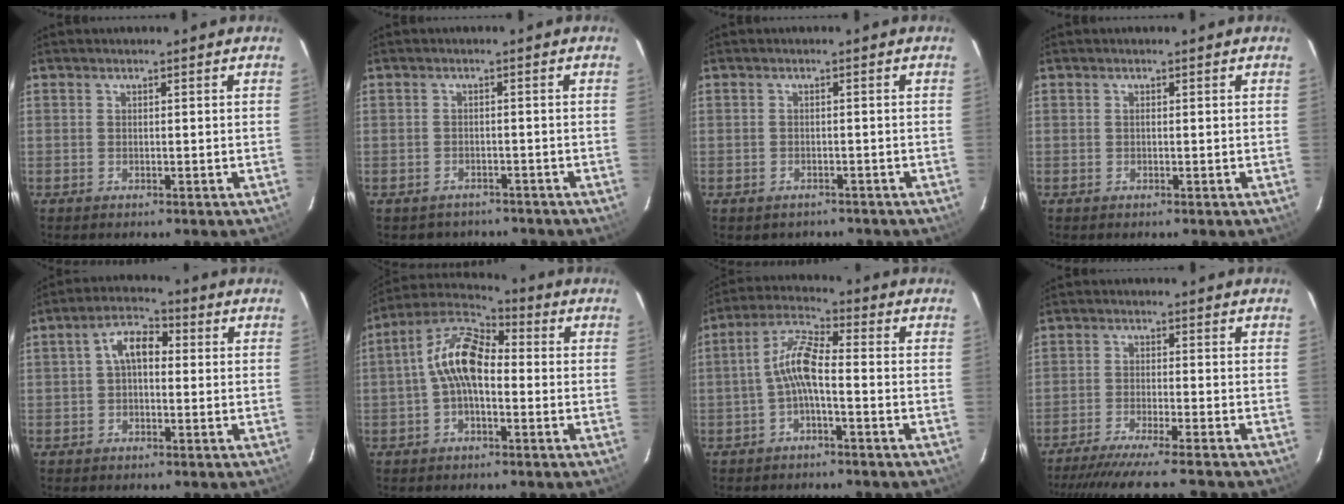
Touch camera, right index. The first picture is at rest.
{"total": 4.5, "force": [-3.7, 2.5, 0.5], "torque": [-0.011, 0.005, -0.047]}
{"total": 2.6, "force": [-2.0, 1.7, 0.5], "torque": [-0.014, -0.001, -0.021]}
{"total": 0.0}
{"total": 5.9, "force": [0.4, 3.6, 4.7], "torque": [-0.086, 0.024, 0.004]}
{"total": 10.3, "force": [-0.8, 5.5, 8.7], "torque": [-0.178, 0.029, -0.022]}
{"total": 6.5, "force": [-1.9, 1.6, 6.1], "torque": [-0.135, 0.019, -0.038]}
{"total": 7.1, "force": [-6.2, -0.6, 3.4], "torque": [-0.075, -0.014, -0.101]}